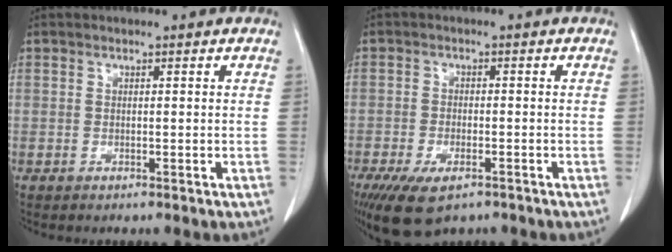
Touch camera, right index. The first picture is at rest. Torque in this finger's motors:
{"motor_torque": [1.23, -0.91, 0.51, 0.14]}